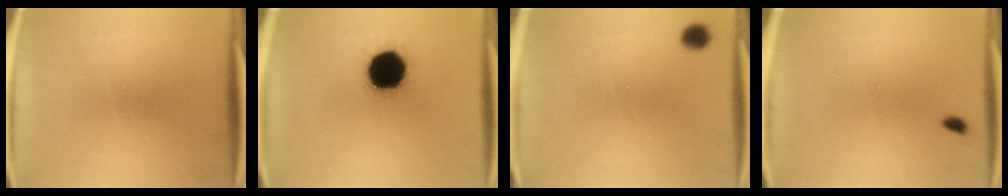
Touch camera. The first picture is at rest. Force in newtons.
{"total": 19.7}
{"total": 2.2}
{"total": 0.7}